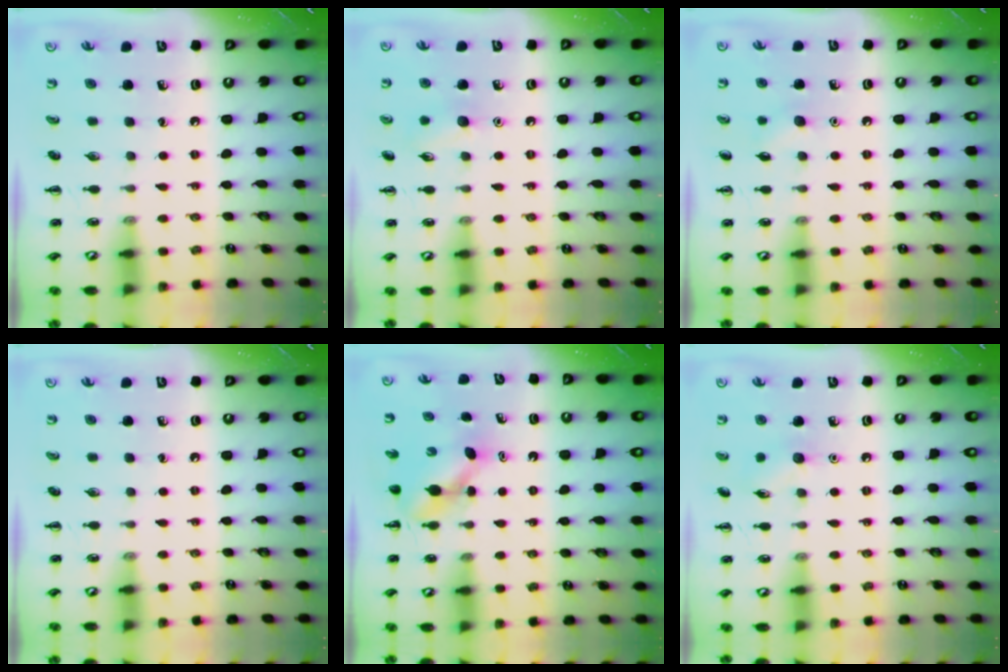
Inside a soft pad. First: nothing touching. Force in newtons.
{"total": 7.0, "press": 6.8, "slide": 1.6}
{"total": 5.2, "press": 5.0, "slide": 1.6}
{"total": 0.0}
{"total": 4.6, "press": 4.5, "slide": 0.6}
{"total": 7.1, "press": 7.0, "slide": 1.5}